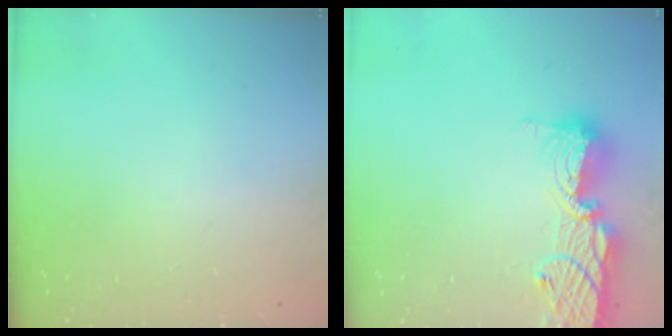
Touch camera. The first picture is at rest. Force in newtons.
{"total": 16.6, "press": 16.1, "slide": 4.0}